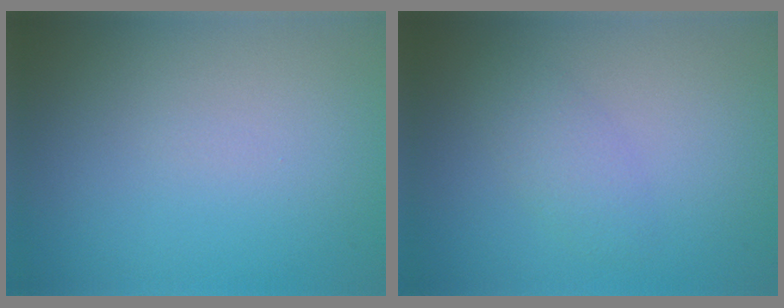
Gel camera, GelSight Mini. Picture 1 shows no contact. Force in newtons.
{"total": 2.0, "press": 2.0, "slide": 0.2}